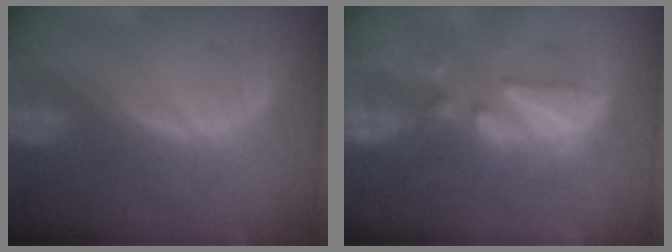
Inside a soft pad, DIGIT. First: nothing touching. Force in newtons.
{"total": 7.6, "press": 7.5, "slide": 1.4}